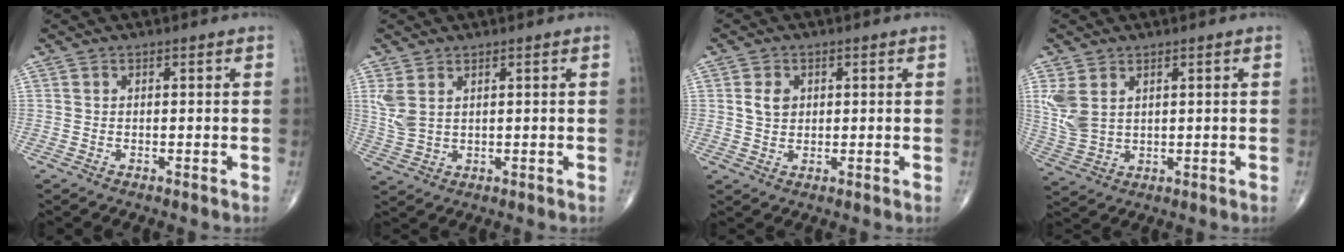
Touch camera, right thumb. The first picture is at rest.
{"total": 4.3, "force": [1.9, 2.3, 3.1], "torque": [-0.077, -0.002, 0.050]}
{"total": 3.5, "force": [0.9, 2.7, 2.1], "torque": [-0.025, -0.002, 0.017]}
{"total": 6.5, "force": [2.4, 4.2, 4.3], "torque": [-0.101, -0.006, 0.061]}